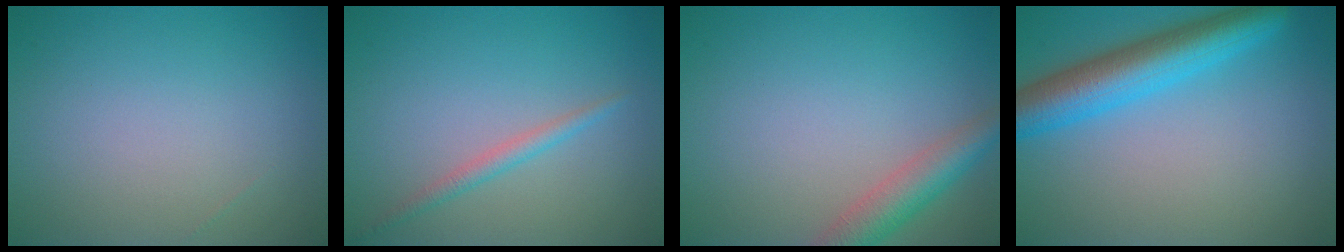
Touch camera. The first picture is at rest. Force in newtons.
{"total": 1.5, "press": 1.5, "slide": 0.1}
{"total": 3.8, "press": 3.8, "slide": 0.2}
{"total": 6.6, "press": 6.5, "slide": 0.3}